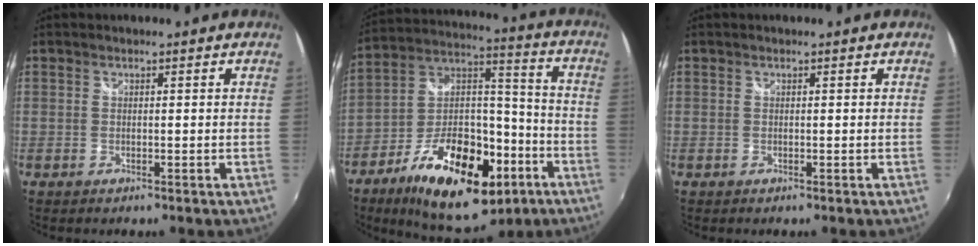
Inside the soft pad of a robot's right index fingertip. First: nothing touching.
{"total": 25.0, "force": [-12.4, 12.5, 17.8], "torque": [-0.307, 0.011, -0.186]}
{"total": 0.0}